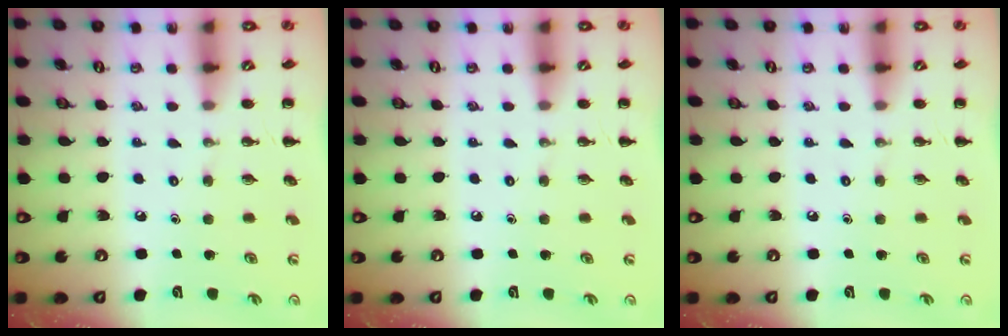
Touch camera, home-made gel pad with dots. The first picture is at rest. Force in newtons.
{"total": 0.0}
{"total": 0.0}